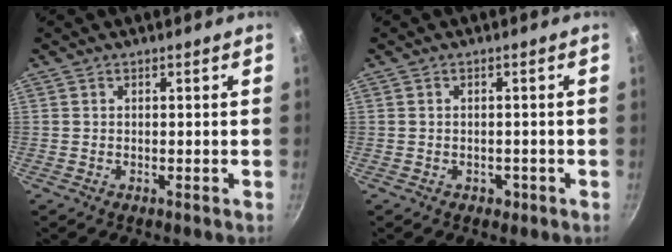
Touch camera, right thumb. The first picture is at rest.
{"total": 1.5, "force": [-0.7, 1.3, 0.6], "torque": [-0.002, 0.008, -0.002]}